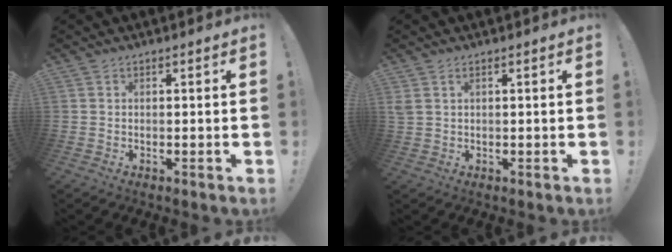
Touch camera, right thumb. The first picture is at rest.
{"total": 1.9, "force": [0.9, 1.0, 1.4], "torque": [-0.032, 0.004, 0.018]}